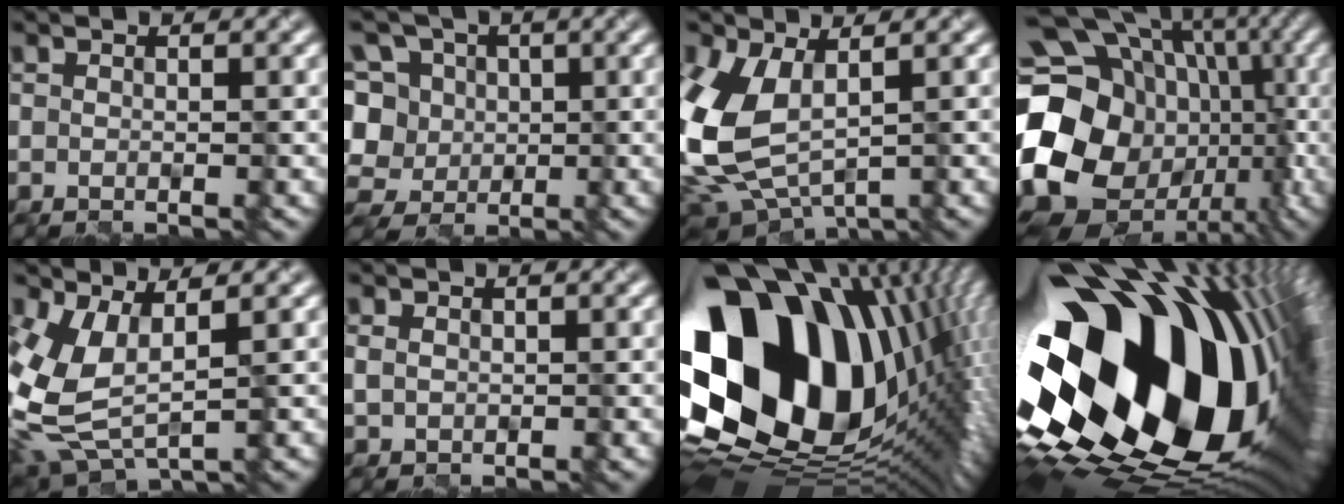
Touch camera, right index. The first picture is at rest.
{"total": 10.5, "force": [1.7, 9.3, 4.7], "torque": [-0.125, 0.031, 0.008]}
{"total": 9.0, "force": [0.3, 5.7, 7.1], "torque": [-0.184, -0.024, 0.013]}
{"total": 20.0, "force": [-1.4, 16.4, 11.5], "torque": [-0.213, -0.016, -0.026]}
{"total": 7.4, "force": [0.3, 4.2, 6.0], "torque": [-0.155, -0.021, 0.012]}
{"total": 1.6, "force": [0.3, 1.4, 0.7], "torque": [-0.018, -0.001, 0.008]}
{"total": 20.7, "force": [2.5, 13.6, 15.4], "torque": [-0.292, -0.073, 0.079]}
{"total": 21.8, "force": [2.2, 12.9, 17.4], "torque": [-0.288, -0.083, 0.058]}